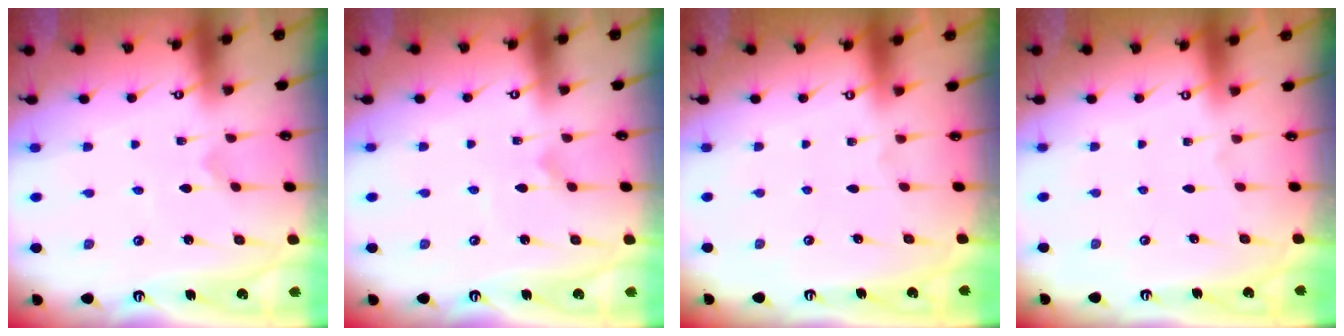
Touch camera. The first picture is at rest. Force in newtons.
{"total": 0.9, "press": 0.9, "slide": 0.0}
{"total": 0.0}
{"total": 0.0}